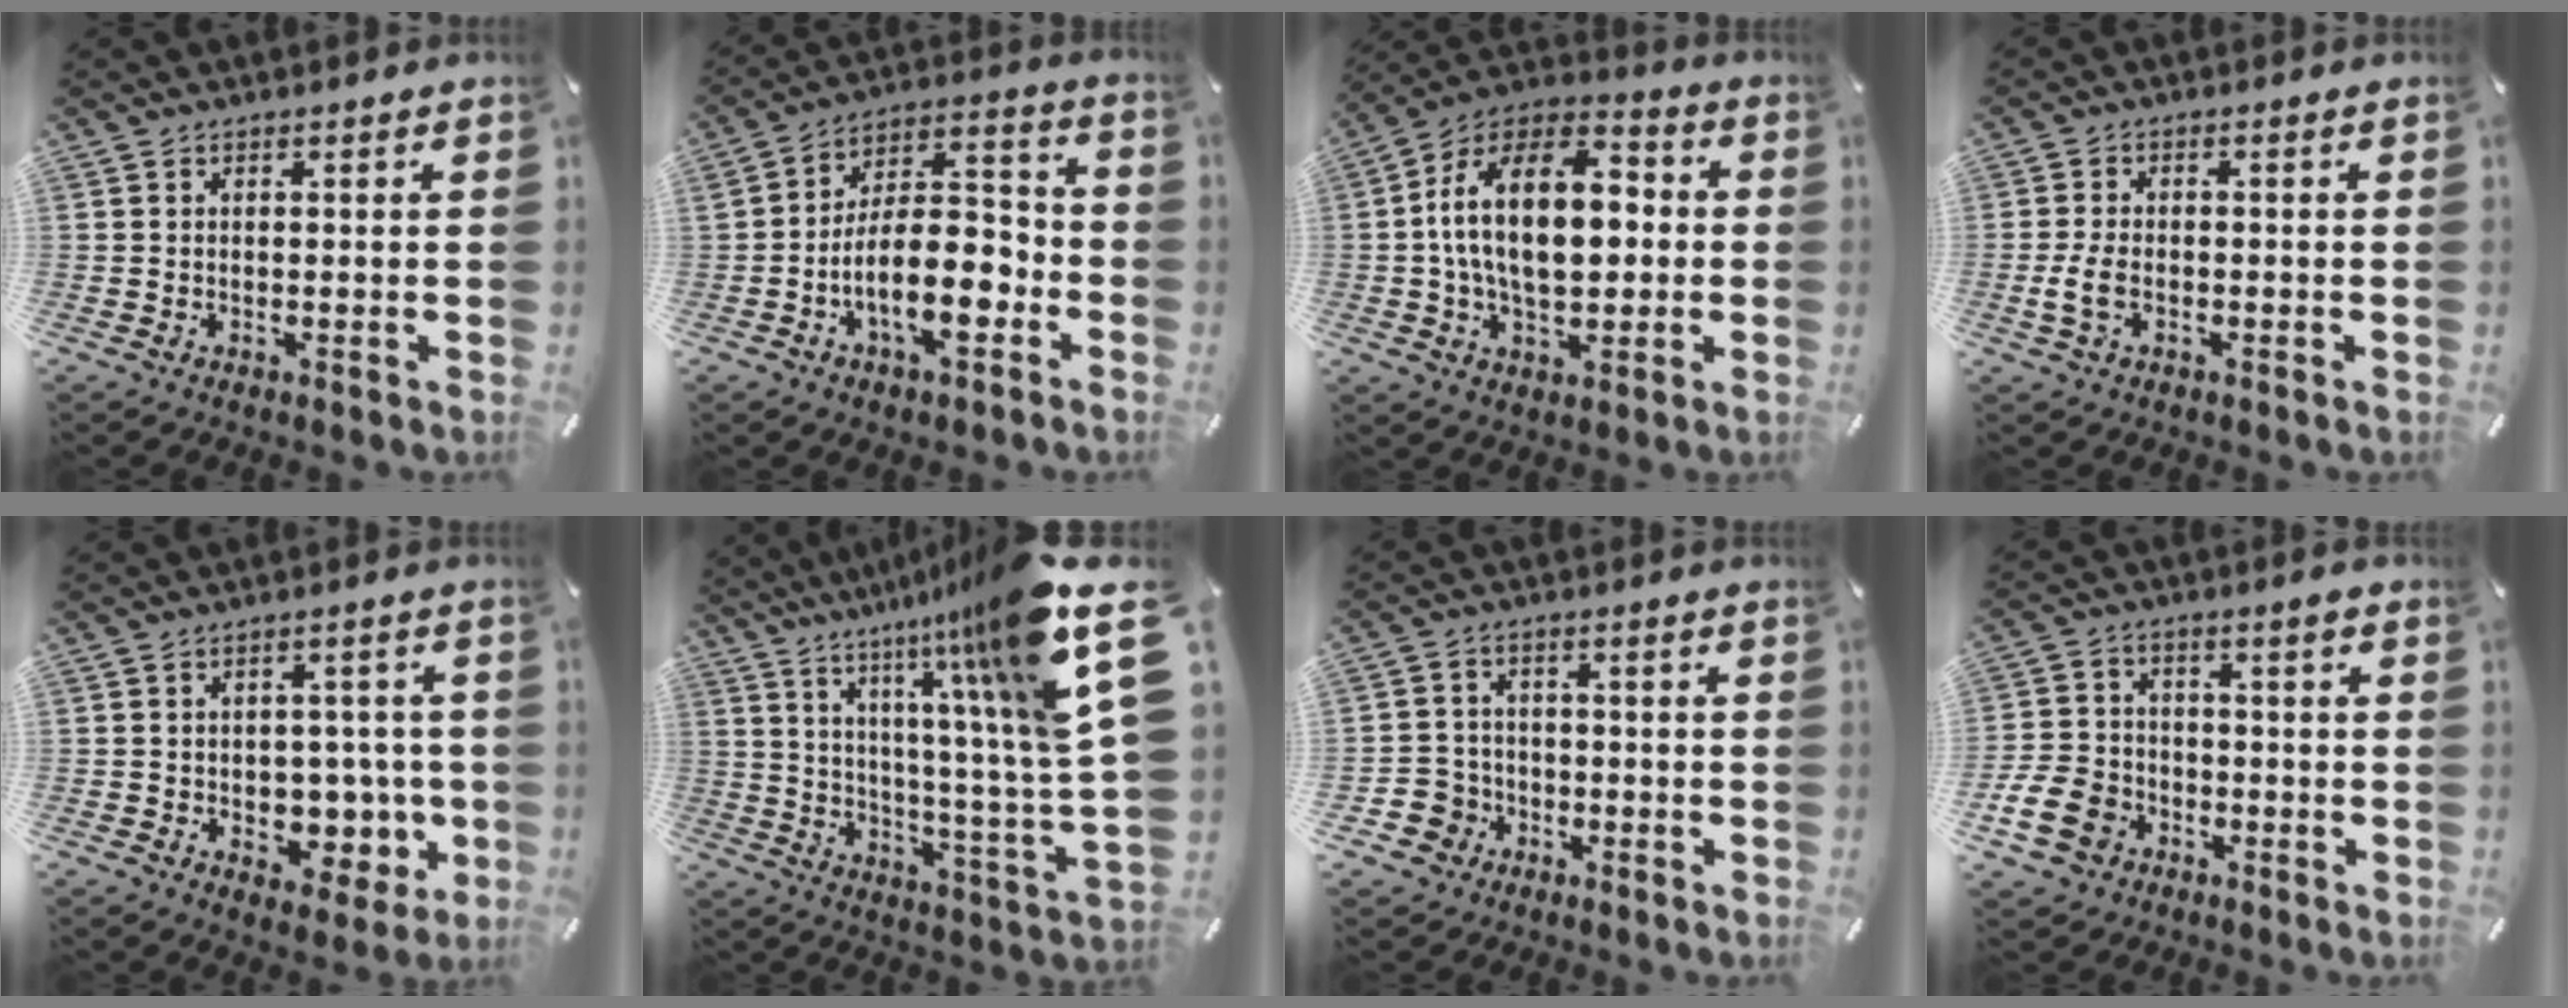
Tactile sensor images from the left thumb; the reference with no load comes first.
{"total": 14.2, "force": [-5.9, 6.7, 11.1], "torque": [-0.185, 0.017, -0.103]}
{"total": 18.6, "force": [0.3, 11.8, 14.5], "torque": [-0.278, 0.009, -0.003]}
{"total": 3.8, "force": [-1.2, 2.0, 2.9], "torque": [-0.060, 0.004, -0.022]}
{"total": 7.3, "force": [-0.6, 5.9, 4.3], "torque": [-0.037, -0.004, -0.008]}
{"total": 19.8, "force": [13.0, 1.8, 14.8], "torque": [-0.209, -0.110, 0.190]}
{"total": 6.0, "force": [-2.5, 5.4, 0.8], "torque": [-0.028, 0.018, -0.044]}
{"total": 9.8, "force": [-4.1, 7.8, 4.3], "torque": [-0.097, 0.026, -0.076]}